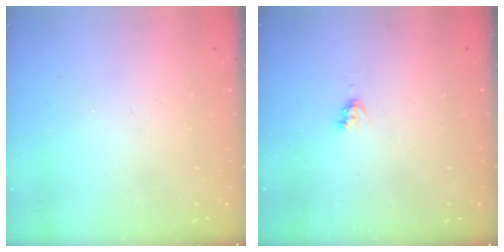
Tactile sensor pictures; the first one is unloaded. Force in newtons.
{"total": 2.6, "press": 2.6, "slide": 0.4}